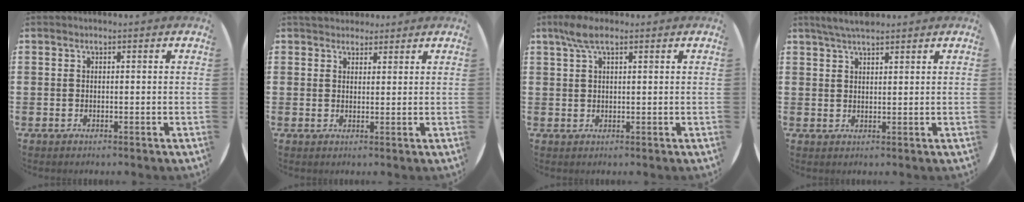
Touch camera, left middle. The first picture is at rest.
{"total": 2.4, "force": [2.3, 0.9, -0.1], "torque": [0.006, -0.001, 0.043]}
{"total": 3.6, "force": [2.1, 1.1, 2.7], "torque": [-0.059, 0.007, 0.036]}
{"total": 3.2, "force": [2.9, 0.5, 1.4], "torque": [-0.033, -0.001, 0.053]}